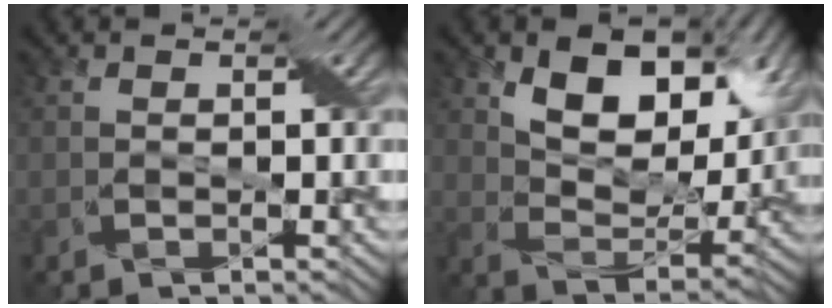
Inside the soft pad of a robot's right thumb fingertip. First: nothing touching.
{"total": 10.5, "force": [5.5, 5.8, 6.8], "torque": [-0.117, -0.008, 0.092]}